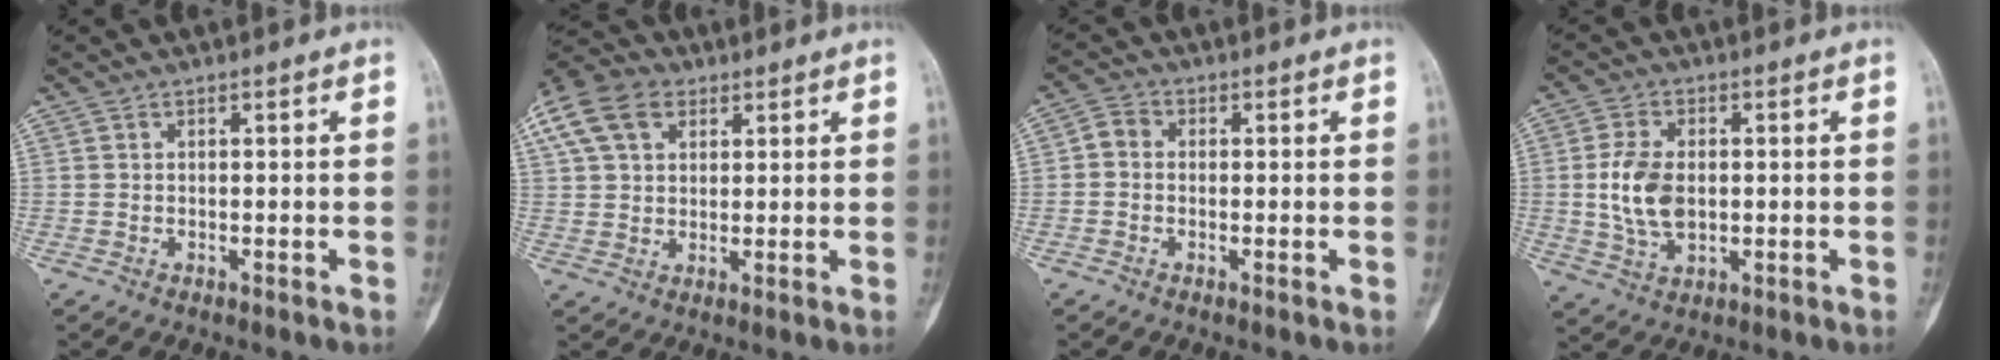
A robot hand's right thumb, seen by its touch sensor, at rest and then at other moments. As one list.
[{"total": 14.8, "force": [6.6, 10.3, 8.3], "torque": [-0.176, 0.024, 0.118]}, {"total": 2.8, "force": [-0.3, 2.3, 1.5], "torque": [-0.018, 0.007, -0.018]}, {"total": 9.0, "force": [0.1, 5.5, 7.1], "torque": [-0.135, -0.002, 0.006]}]